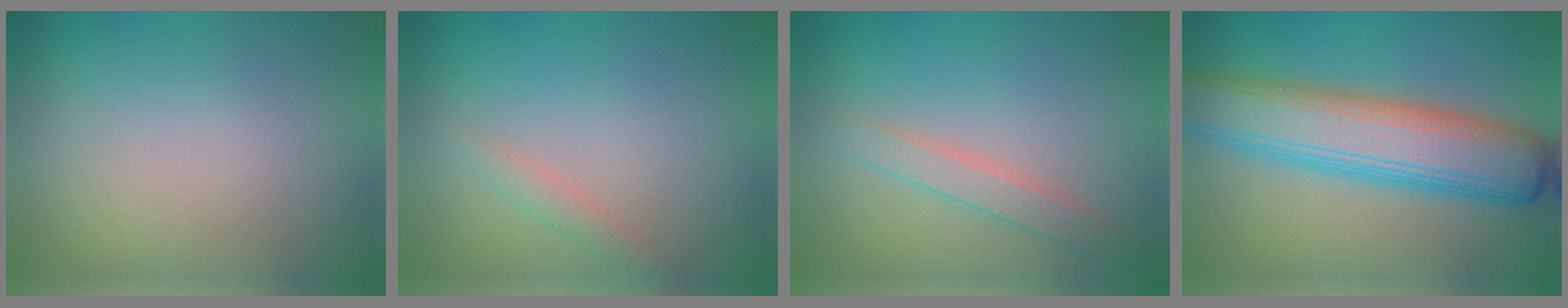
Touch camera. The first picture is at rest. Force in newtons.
{"total": 1.3, "press": 1.3, "slide": 0.2}
{"total": 2.1, "press": 2.1, "slide": 0.0}
{"total": 9.2, "press": 9.2, "slide": 0.4}